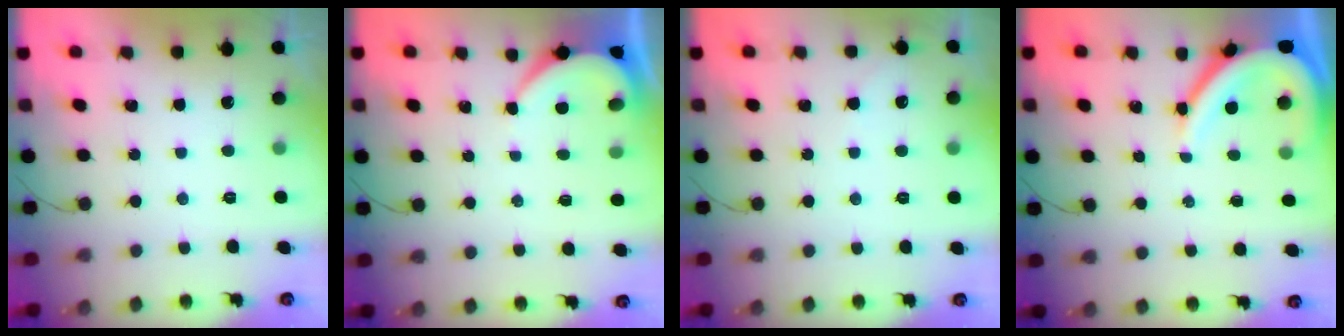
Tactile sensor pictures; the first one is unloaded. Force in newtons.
{"total": 3.9, "press": 3.9, "slide": 0.3}
{"total": 2.9, "press": 2.9, "slide": 0.4}
{"total": 9.9, "press": 9.8, "slide": 1.0}